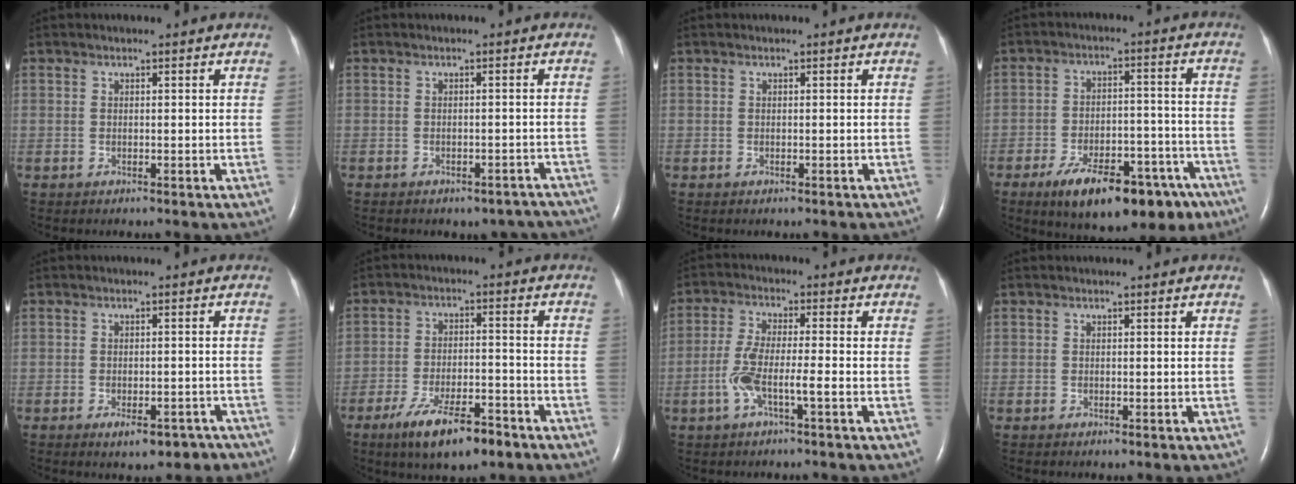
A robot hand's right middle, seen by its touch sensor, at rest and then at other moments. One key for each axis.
{"total": 8.4, "fx": -7.3, "fy": 3.6, "fz": 1.8, "tx": -0.016, "ty": 0.014, "tz": -0.071}
{"total": 0.5, "fx": -0.4, "fy": 0.1, "fz": 0.3, "tx": -0.007, "ty": -0.002, "tz": -0.005}
{"total": 17.6, "fx": -11.6, "fy": 7.0, "fz": 11.2, "tx": -0.125, "ty": 0.021, "tz": -0.168}
{"total": 5.4, "fx": -3.9, "fy": 2.4, "fz": 2.9, "tx": -0.029, "ty": 0.003, "tz": -0.049}
{"total": 10.0, "fx": -6.5, "fy": 2.7, "fz": 7.0, "tx": -0.130, "ty": -0.011, "tz": -0.107}
{"total": 5.9, "fx": -2.2, "fy": 0.3, "fz": 5.5, "tx": -0.118, "ty": 0.005, "tz": -0.043}
{"total": 0.0}